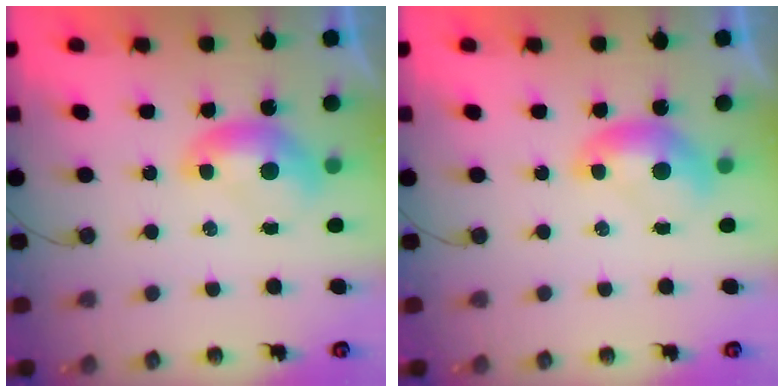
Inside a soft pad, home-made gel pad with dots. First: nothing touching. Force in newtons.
{"total": 0.0}